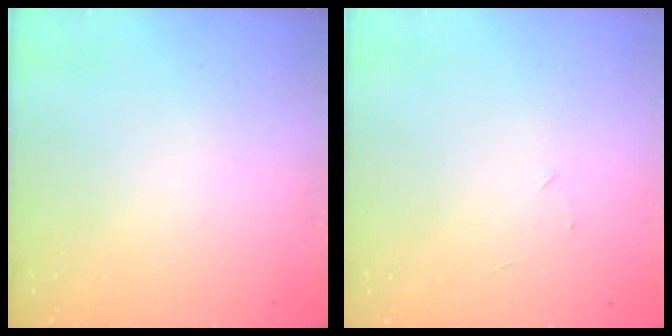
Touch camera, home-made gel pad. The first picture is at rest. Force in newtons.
{"total": 2.5, "press": 2.3, "slide": 0.8}